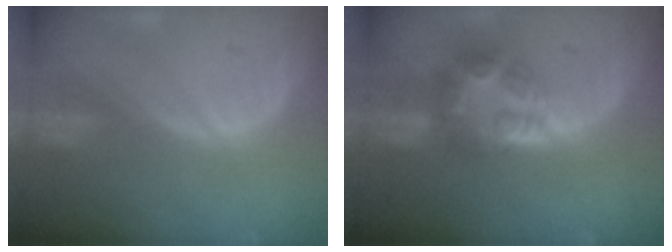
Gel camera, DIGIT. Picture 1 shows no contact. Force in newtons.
{"total": 7.6, "press": 6.6, "slide": 3.7}